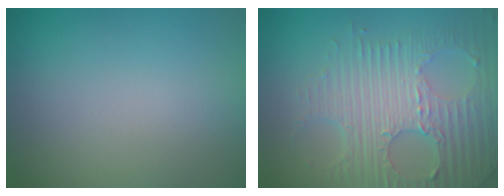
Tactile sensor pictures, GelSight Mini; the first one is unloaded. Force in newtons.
{"total": 7.9, "press": 5.6, "slide": 5.6}